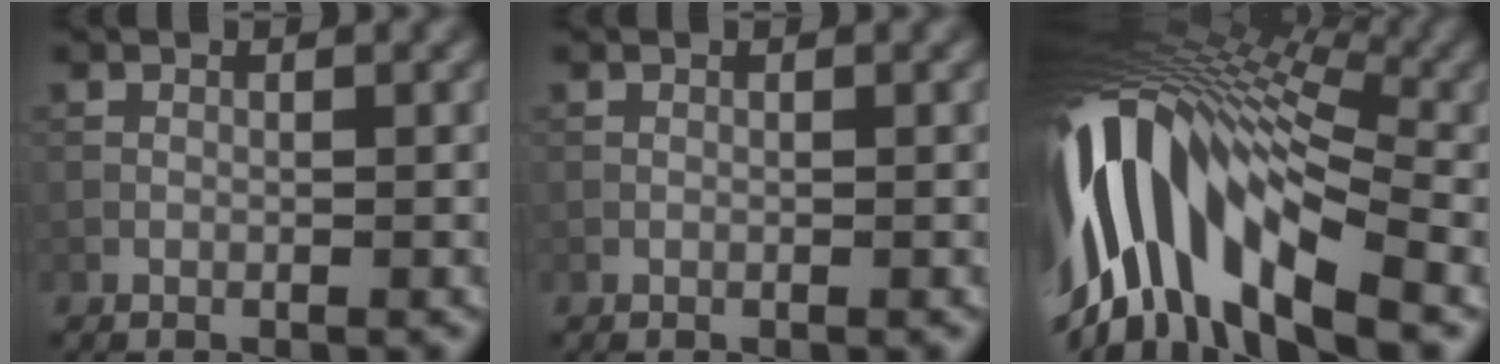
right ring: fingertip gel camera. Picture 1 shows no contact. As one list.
[{"total": 0.0}, {"total": 15.6, "force": [-2.6, 7.7, 13.3], "torque": [-0.249, 0.021, -0.041]}]